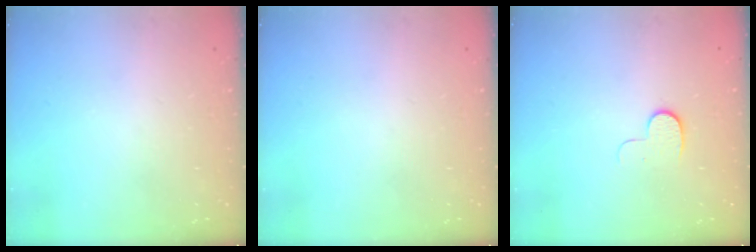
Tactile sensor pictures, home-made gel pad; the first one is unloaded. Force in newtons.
{"total": 0.0}
{"total": 5.5, "press": 5.4, "slide": 0.8}